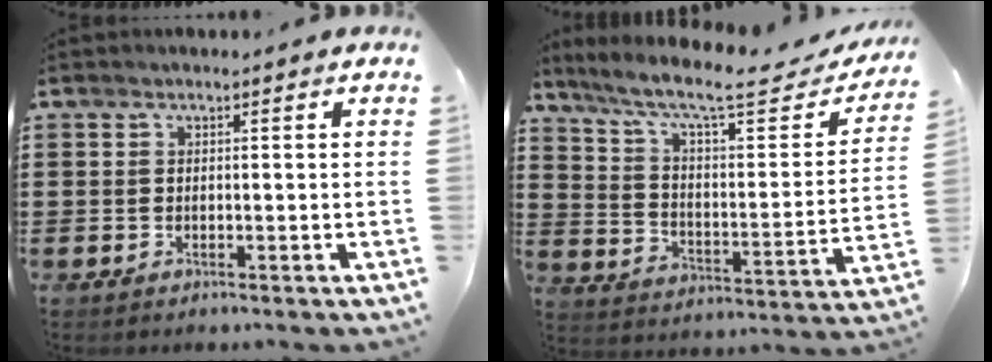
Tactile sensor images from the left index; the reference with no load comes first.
{"total": 10.4, "force": [7.9, 1.5, 6.6], "torque": [-0.141, -0.048, 0.126]}